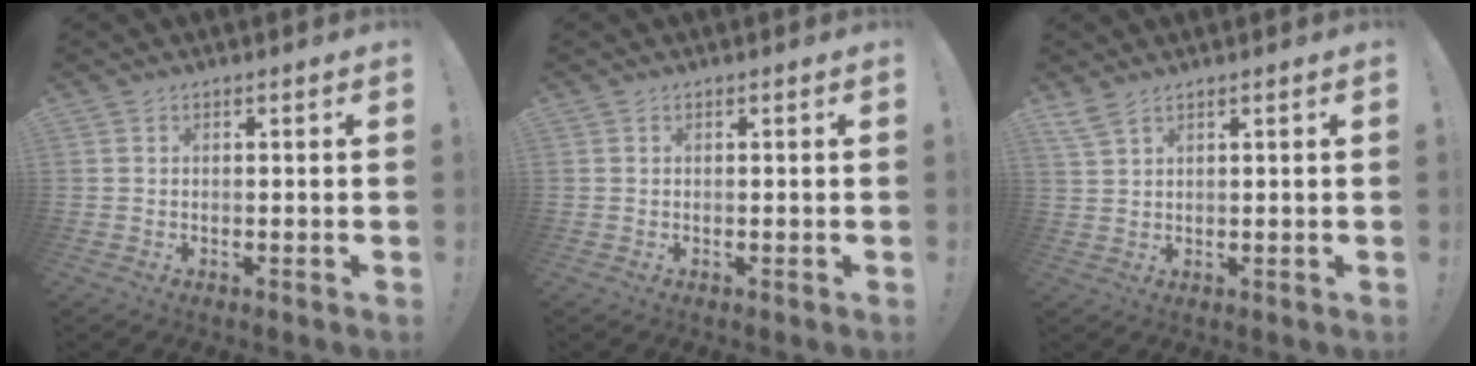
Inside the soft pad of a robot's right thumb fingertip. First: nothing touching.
{"total": 0.0}
{"total": 3.6, "force": [2.7, 0.9, 2.2], "torque": [-0.047, -0.009, 0.052]}